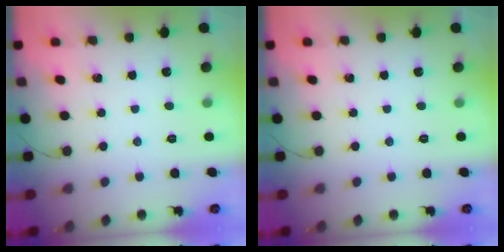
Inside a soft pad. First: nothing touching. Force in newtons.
{"total": 0.0}